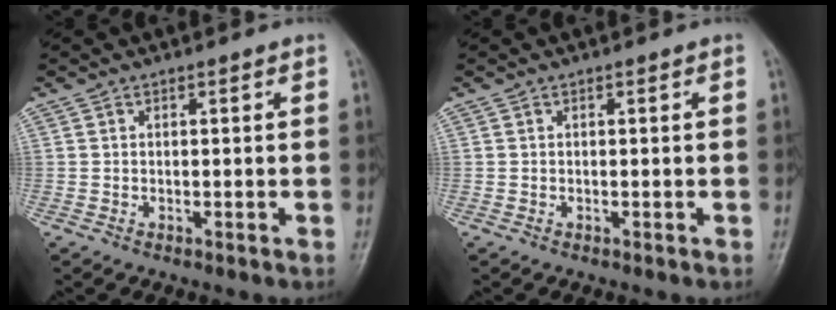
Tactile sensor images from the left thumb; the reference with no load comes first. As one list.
[{"total": 0.0}]